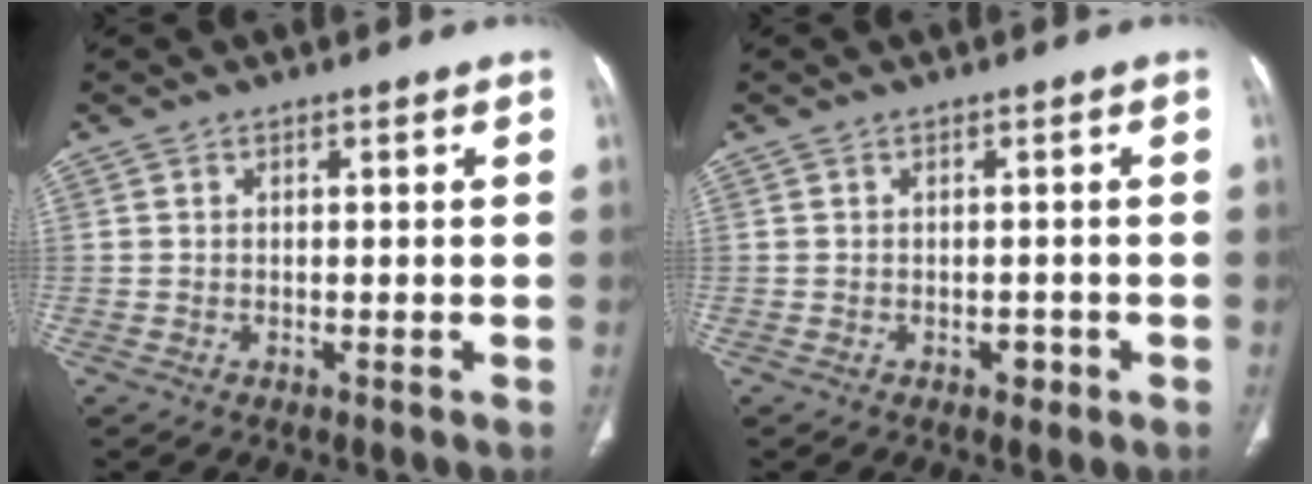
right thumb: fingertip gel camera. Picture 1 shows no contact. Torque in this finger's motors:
{"motor_torque": [1.69, 1.19, 0.56, -0.17, -0.05]}